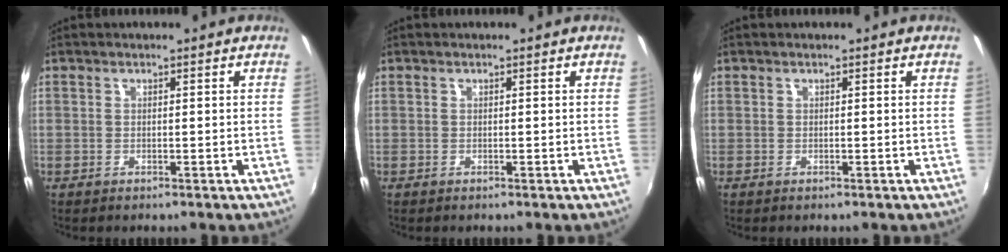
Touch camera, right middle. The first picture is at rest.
{"total": 0.0}
{"total": 0.0}